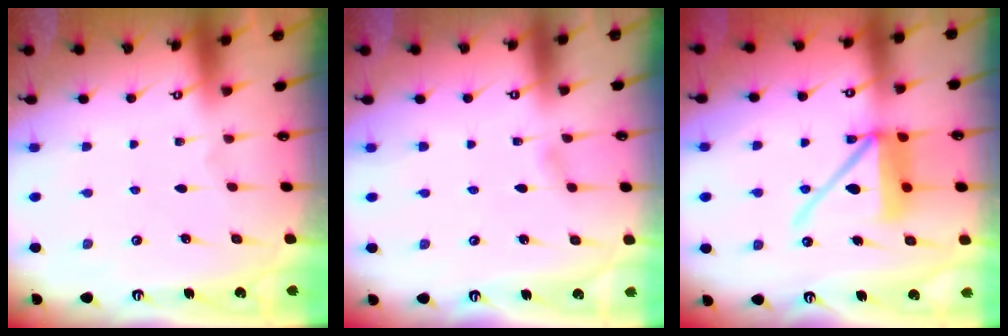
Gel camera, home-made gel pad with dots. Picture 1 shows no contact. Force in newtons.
{"total": 2.7, "press": 2.7, "slide": 0.3}
{"total": 13.4, "press": 13.2, "slide": 2.1}